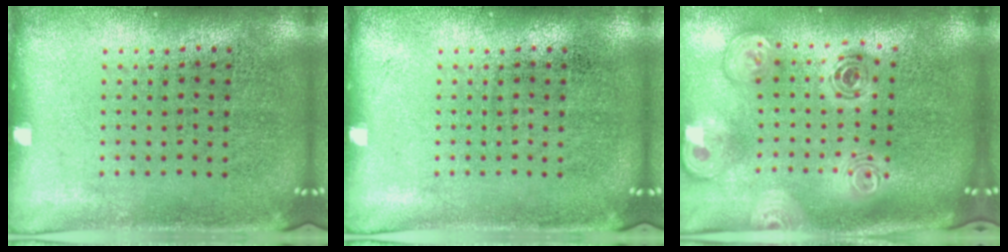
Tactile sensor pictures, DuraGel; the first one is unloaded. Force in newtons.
{"total": 0.0}
{"total": 2.0, "press": 1.7, "slide": 1.1}